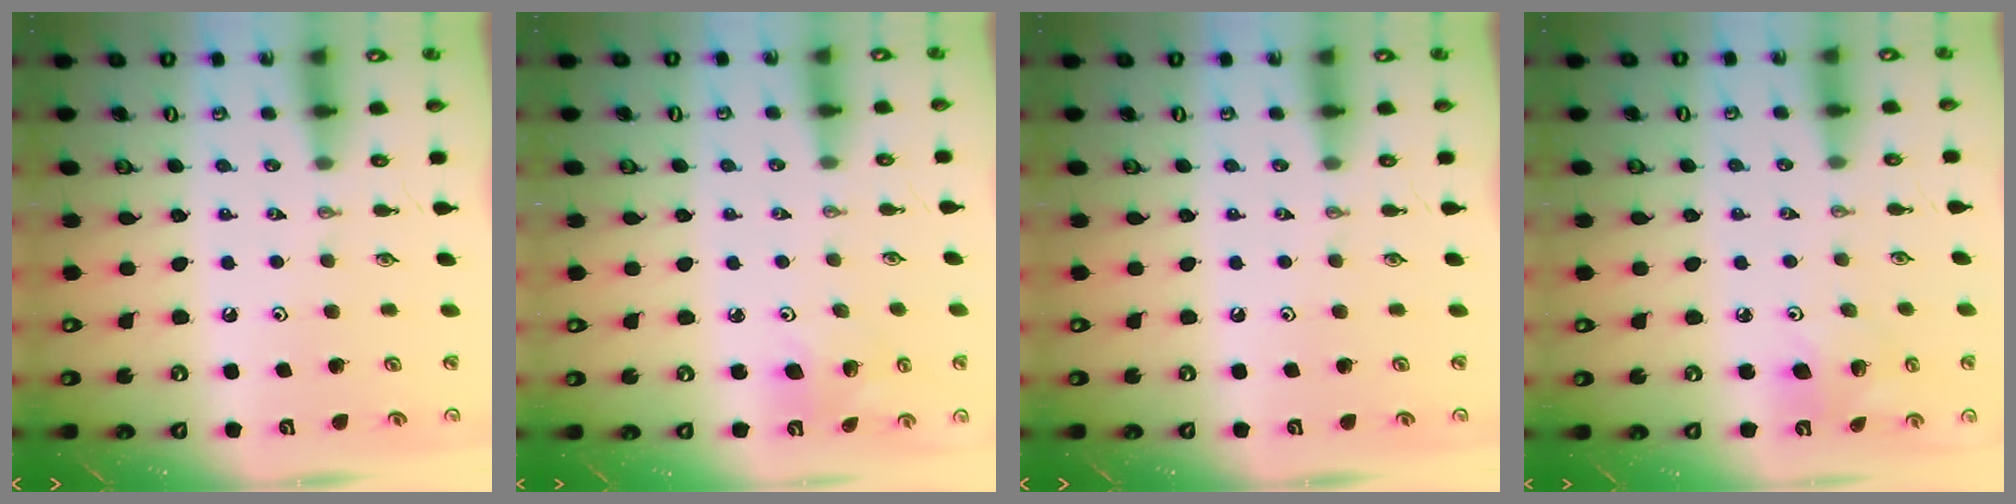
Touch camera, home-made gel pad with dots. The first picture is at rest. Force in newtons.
{"total": 4.5, "press": 4.2, "slide": 1.5}
{"total": 0.0}
{"total": 6.5, "press": 6.3, "slide": 1.5}